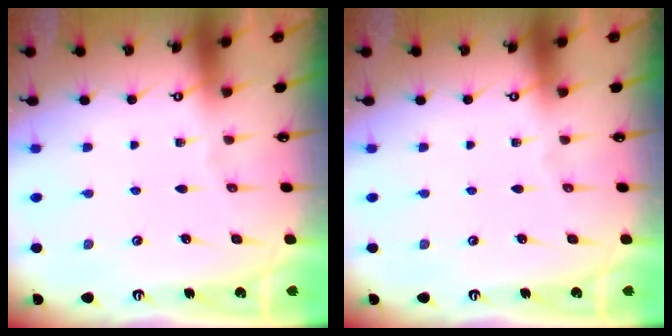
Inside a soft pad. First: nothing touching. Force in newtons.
{"total": 0.0}